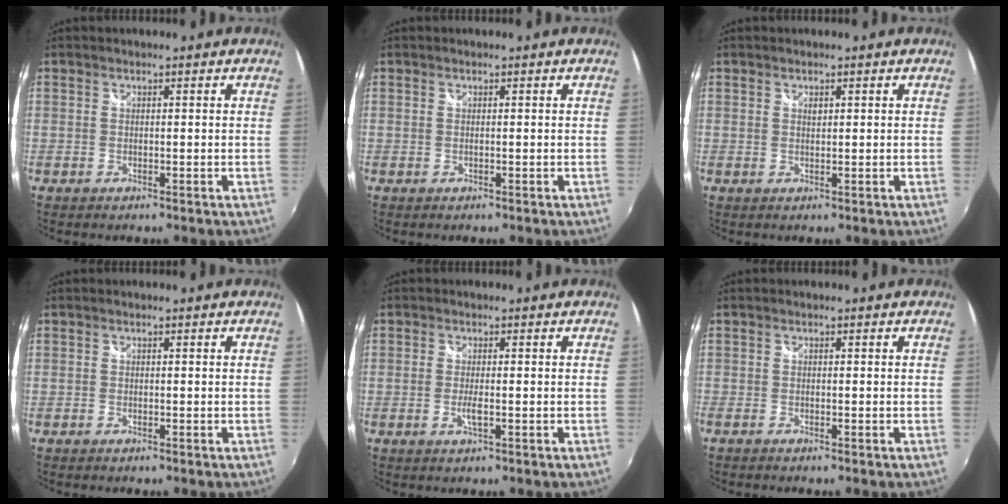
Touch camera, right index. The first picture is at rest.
{"total": 0.0}
{"total": 0.6, "force": [0.5, 0.3, 0.3], "torque": [-0.005, 0.002, 0.008]}
{"total": 0.0}
{"total": 2.0, "force": [-0.6, 0.3, 1.9], "torque": [-0.038, -0.004, -0.011]}
{"total": 0.7, "force": [-0.7, 0.0, 0.3], "torque": [-0.008, -0.003, -0.017]}